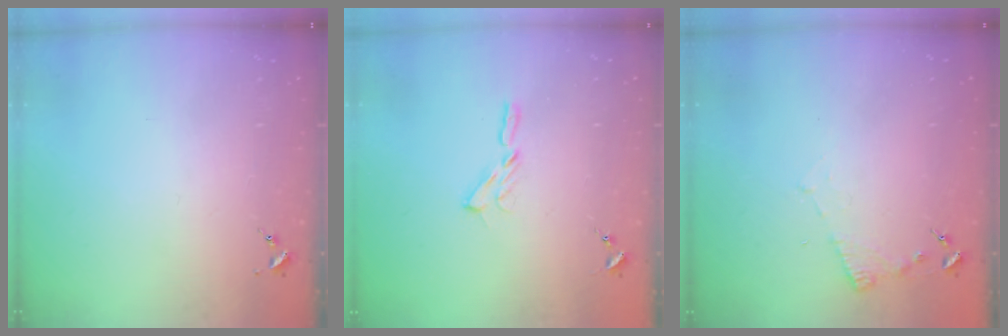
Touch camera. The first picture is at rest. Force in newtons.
{"total": 4.0, "press": 4.0, "slide": 0.4}
{"total": 4.6, "press": 4.6, "slide": 0.5}